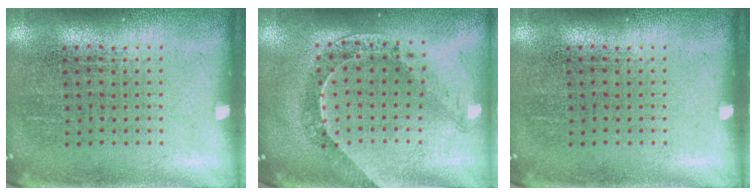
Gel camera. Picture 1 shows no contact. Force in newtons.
{"total": 0.7, "press": 0.7, "slide": 0.1}
{"total": 0.0}